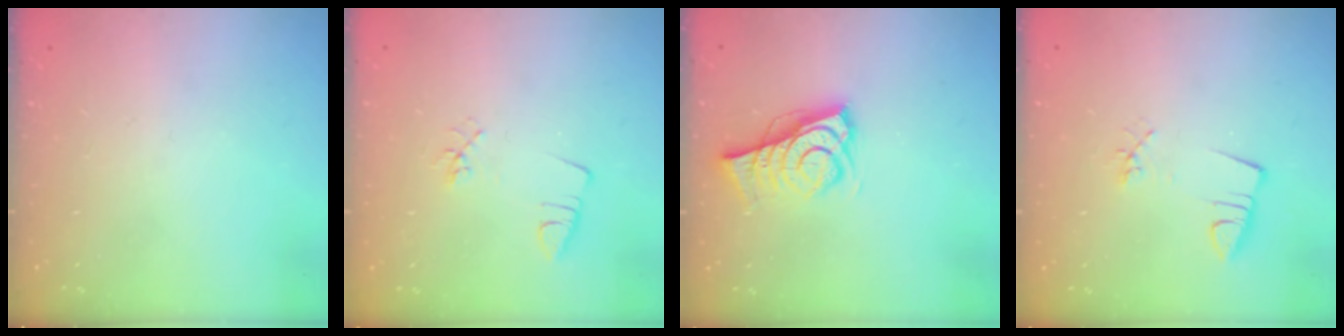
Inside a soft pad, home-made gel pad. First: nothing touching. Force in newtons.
{"total": 3.0, "press": 2.7, "slide": 1.4}
{"total": 9.0, "press": 8.6, "slide": 2.8}
{"total": 2.9, "press": 1.5, "slide": 2.5}